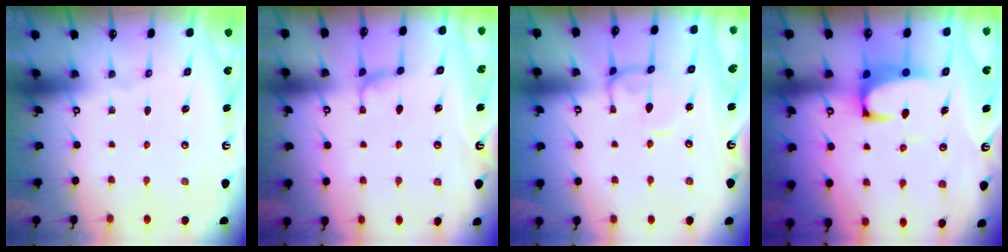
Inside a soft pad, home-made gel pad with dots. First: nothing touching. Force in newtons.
{"total": 1.6, "press": 1.5, "slide": 0.6}
{"total": 0.0}
{"total": 3.6, "press": 3.5, "slide": 1.0}